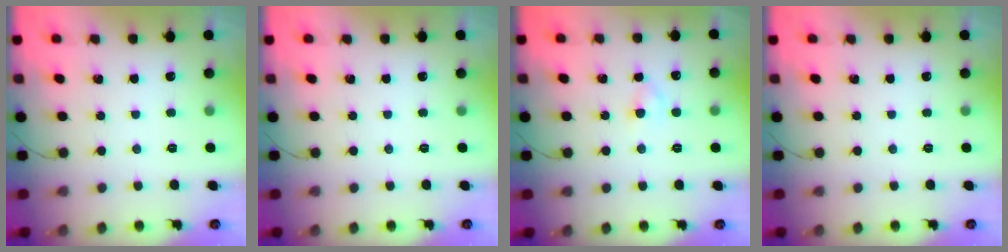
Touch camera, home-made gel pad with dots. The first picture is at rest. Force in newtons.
{"total": 0.0}
{"total": 1.9, "press": 1.7, "slide": 0.8}
{"total": 0.0}